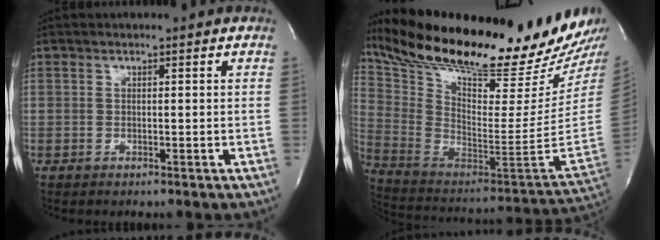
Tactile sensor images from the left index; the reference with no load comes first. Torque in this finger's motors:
{"motor_torque": [0.53, -0.98, 0.53, 0.19]}